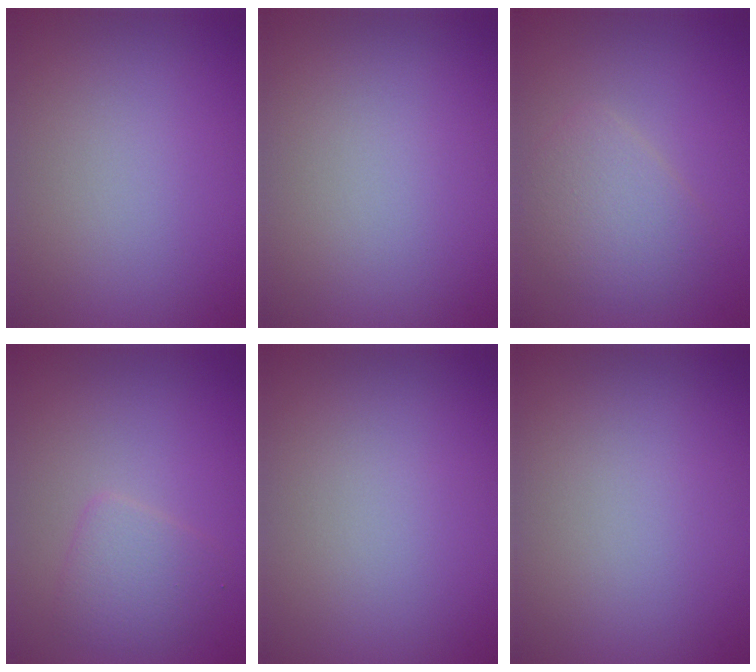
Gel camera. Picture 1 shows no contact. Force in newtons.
{"total": 0.0}
{"total": 3.1, "press": 3.1, "slide": 0.1}
{"total": 2.4, "press": 2.4, "slide": 0.1}
{"total": 0.0}
{"total": 0.0}